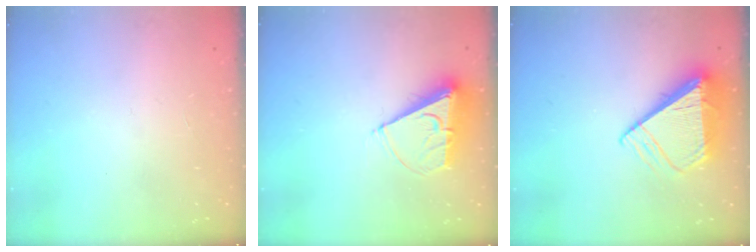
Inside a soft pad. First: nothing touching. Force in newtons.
{"total": 8.4, "press": 8.4, "slide": 0.5}
{"total": 9.0, "press": 8.9, "slide": 1.3}